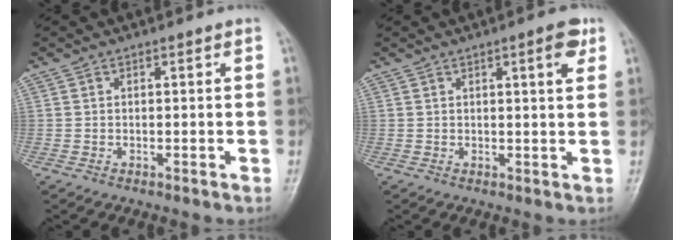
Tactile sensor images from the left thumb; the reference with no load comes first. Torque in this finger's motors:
{"motor_torque": [0.00, 0.11, 0.28, 0.19, 0.09]}